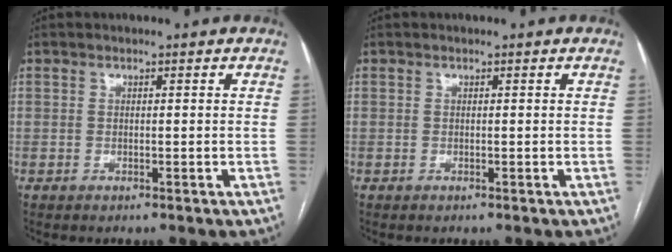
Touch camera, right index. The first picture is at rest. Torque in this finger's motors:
{"motor_torque": [0.00, 0.00, 0.00, 0.00]}